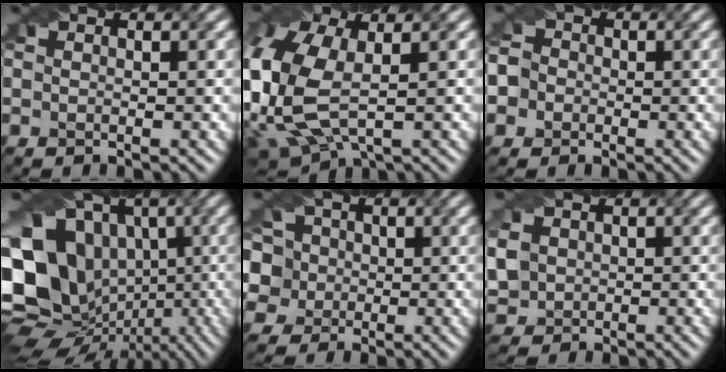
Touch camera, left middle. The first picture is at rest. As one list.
[{"total": 10.7, "force": [0.2, 6.5, 8.6], "torque": [-0.229, -0.015, 0.008]}, {"total": 5.2, "force": [-0.6, 4.8, 1.7], "torque": [-0.028, 0.034, -0.040]}, {"total": 16.9, "force": [0.0, 13.5, 10.1], "torque": [-0.197, -0.006, 0.012]}, {"total": 8.3, "force": [1.8, 7.1, 3.9], "torque": [-0.069, 0.034, 0.007]}, {"total": 5.1, "force": [0.9, 4.4, 2.2], "torque": [-0.083, 0.016, 0.022]}]